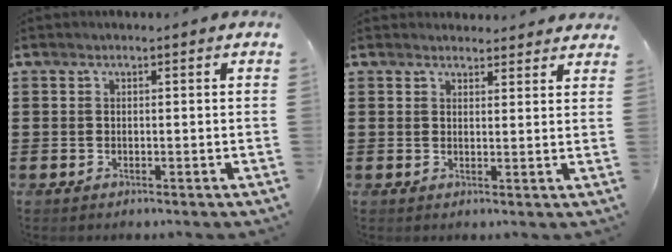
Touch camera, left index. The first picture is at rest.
{"total": 2.4, "force": [2.3, 0.6, 0.0], "torque": [0.002, -0.006, 0.042]}